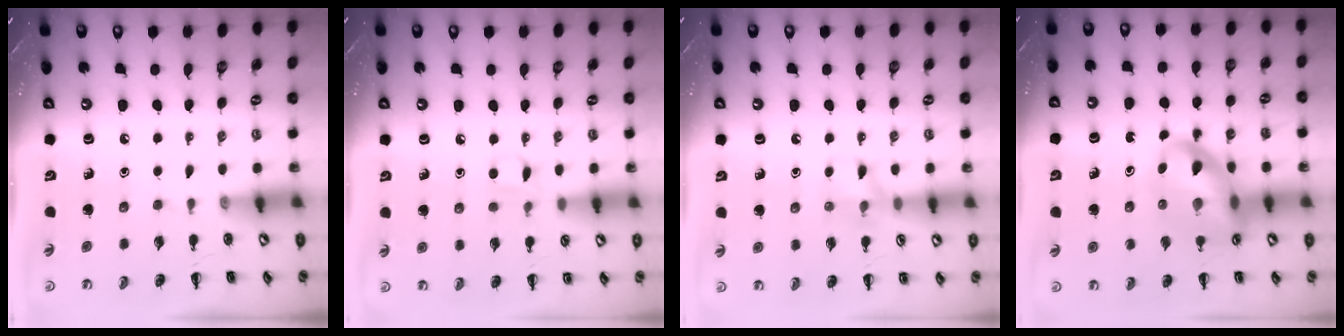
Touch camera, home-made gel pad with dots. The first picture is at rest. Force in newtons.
{"total": 3.8, "press": 3.7, "slide": 1.0}
{"total": 7.4, "press": 7.4, "slide": 0.8}
{"total": 16.1, "press": 15.5, "slide": 4.4}